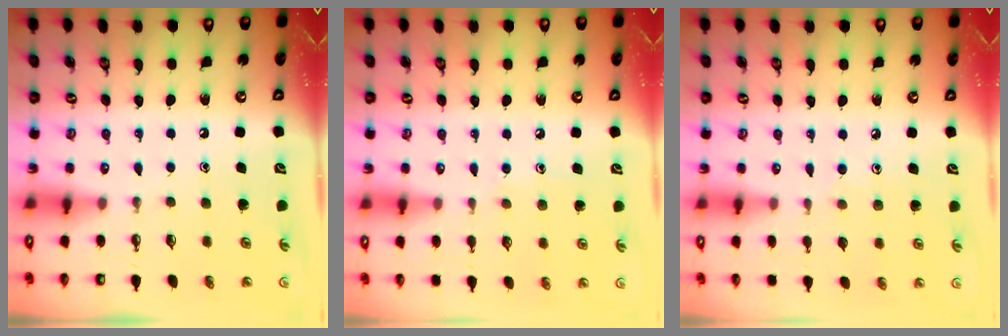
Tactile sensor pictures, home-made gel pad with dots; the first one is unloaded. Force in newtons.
{"total": 5.4, "press": 5.4, "slide": 0.7}
{"total": 6.2, "press": 6.2, "slide": 0.6}